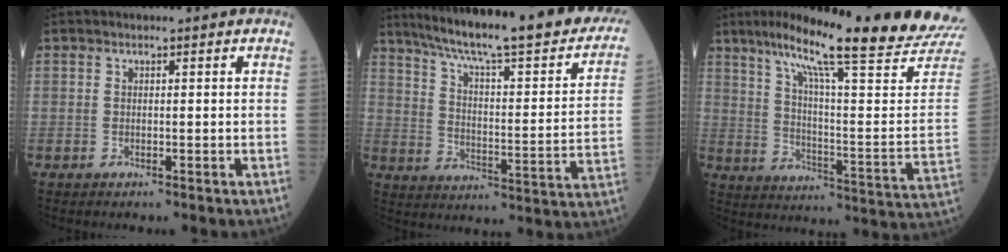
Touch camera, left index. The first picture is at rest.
{"total": 28.8, "force": [23.5, 3.0, 16.4], "torque": [-0.248, -0.040, 0.310]}
{"total": 24.8, "force": [20.1, -0.9, 14.5], "torque": [-0.221, -0.068, 0.270]}